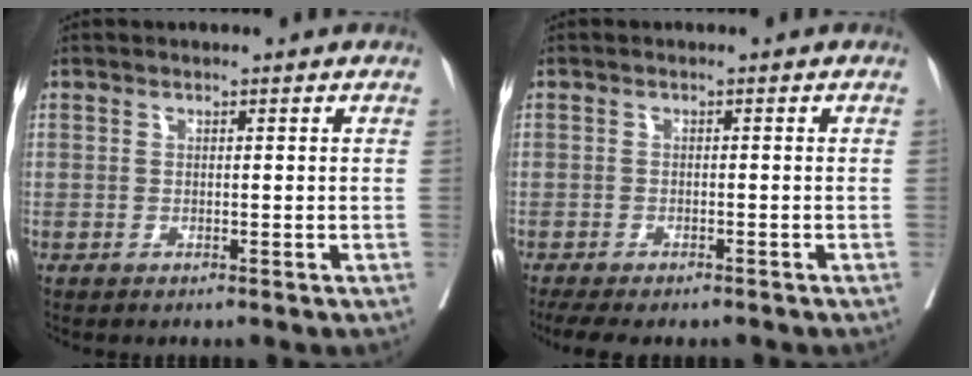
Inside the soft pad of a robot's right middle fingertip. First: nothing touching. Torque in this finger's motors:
{"motor_torque": [0.65, -0.41, 0.06, 0.02]}